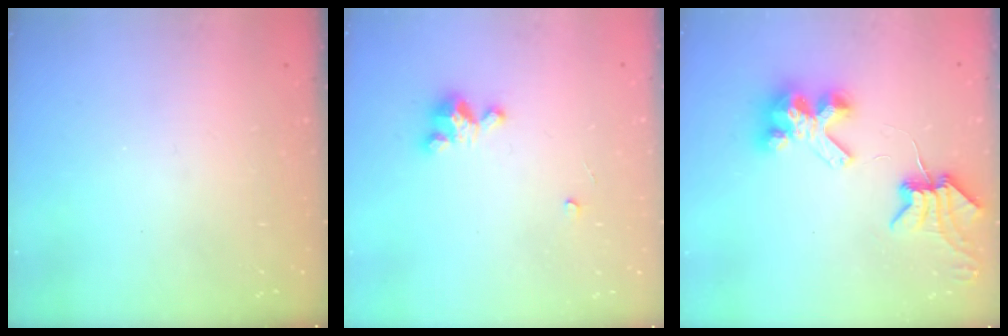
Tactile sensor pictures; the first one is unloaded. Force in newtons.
{"total": 3.6, "press": 3.6, "slide": 0.2}
{"total": 7.2, "press": 7.2, "slide": 0.8}